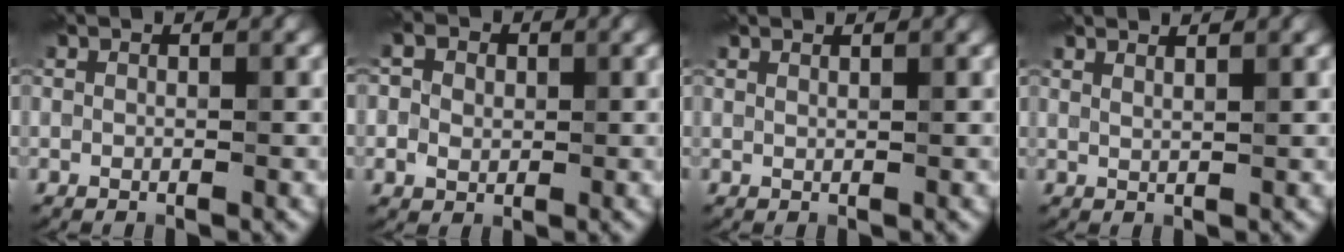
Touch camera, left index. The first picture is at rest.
{"total": 4.1, "force": [1.0, 3.3, 2.1], "torque": [-0.021, 0.018, -0.005]}
{"total": 1.1, "force": [0.9, 0.3, 0.5], "torque": [-0.002, 0.000, 0.005]}
{"total": 2.7, "force": [1.9, 1.0, 1.6], "torque": [0.004, 0.010, 0.000]}